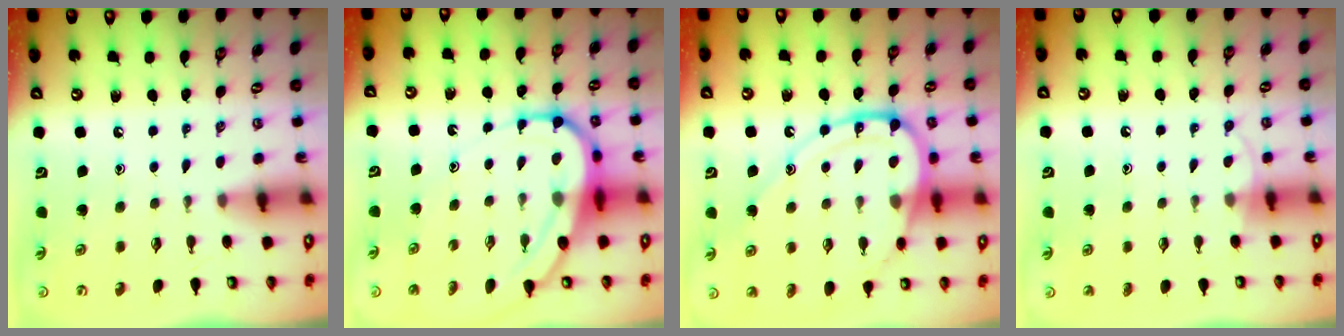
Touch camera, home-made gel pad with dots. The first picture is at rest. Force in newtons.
{"total": 12.3, "press": 12.2, "slide": 1.2}
{"total": 15.8, "press": 15.7, "slide": 1.4}
{"total": 4.9, "press": 4.9, "slide": 0.4}